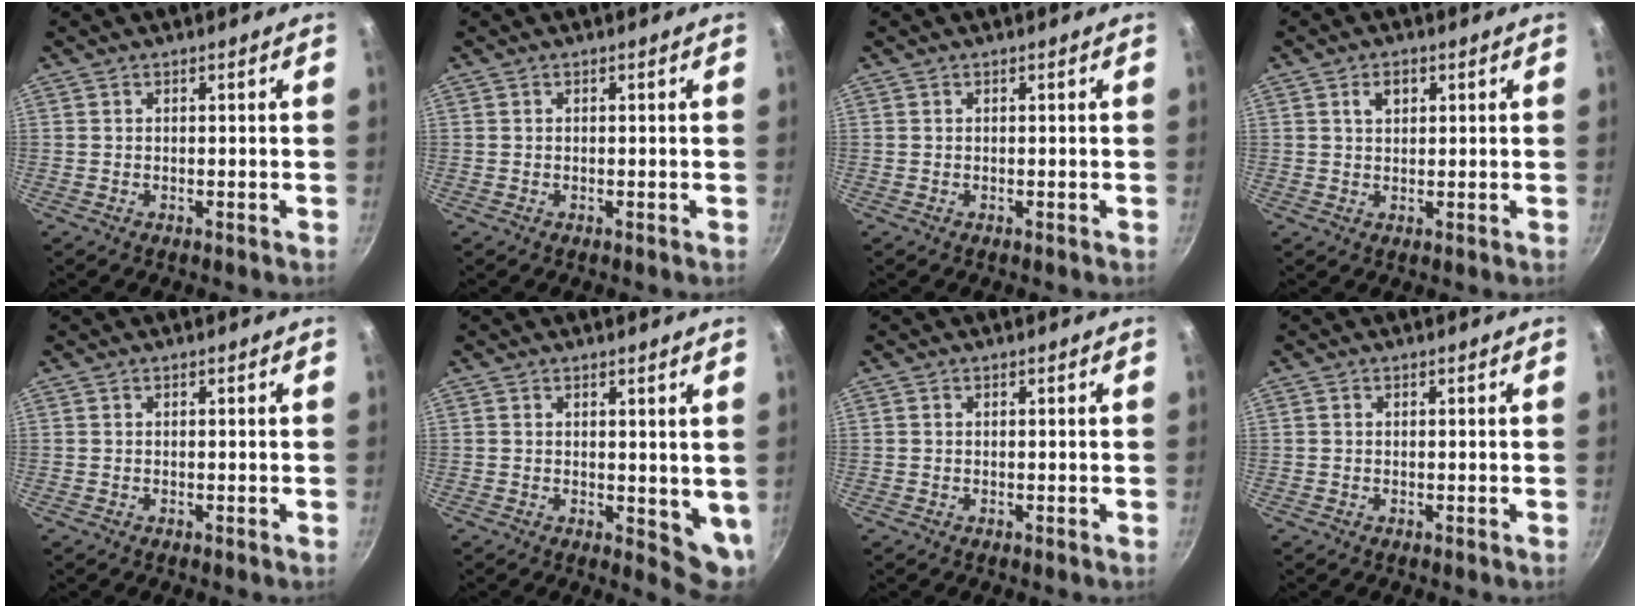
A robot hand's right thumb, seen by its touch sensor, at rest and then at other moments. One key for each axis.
{"total": 0.0}
{"total": 0.0}
{"total": 3.1, "fx": 1.2, "fy": 2.0, "fz": 2.0, "tx": -0.022, "ty": 0.001, "tz": 0.020}
{"total": 0.0}
{"total": 5.8, "fx": 1.7, "fy": 2.9, "fz": 4.7, "tx": -0.052, "ty": -0.022, "tz": 0.027}
{"total": 0.0}
{"total": 0.0}